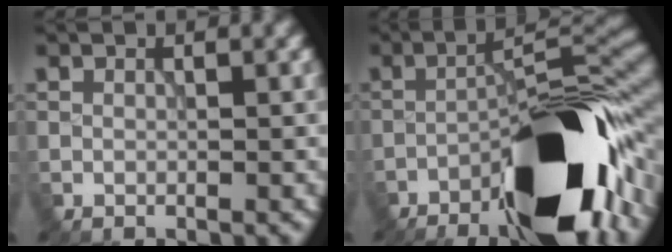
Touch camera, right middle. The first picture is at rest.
{"total": 17.4, "force": [-9.8, 5.6, 13.3], "torque": [-0.180, -0.005, -0.168]}